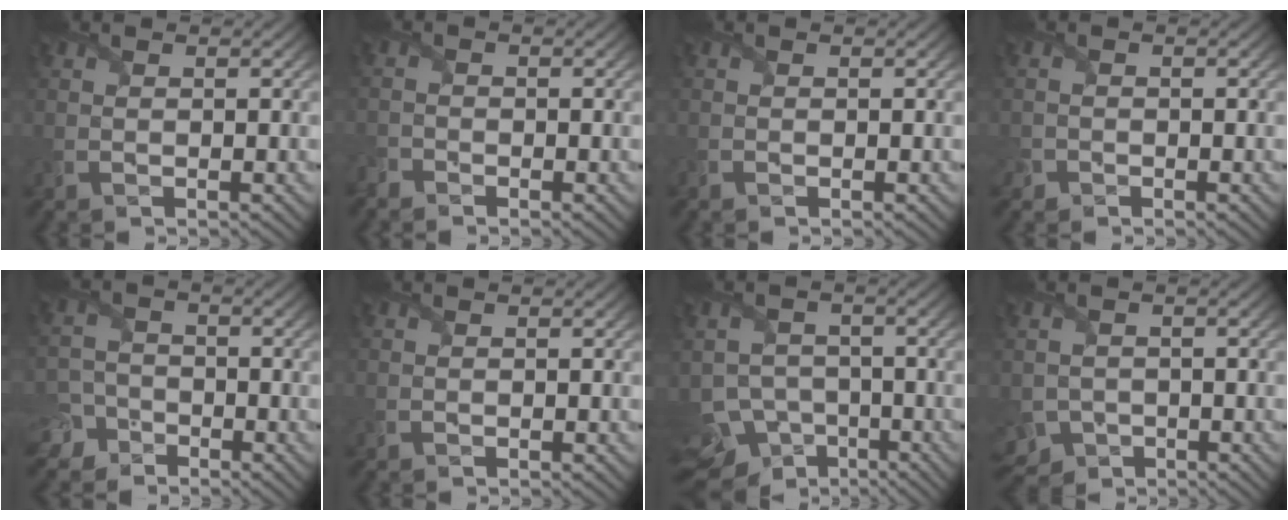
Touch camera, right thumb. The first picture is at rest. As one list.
[{"total": 1.3, "force": [-1.3, 0.4, 0.1], "torque": [-0.007, -0.003, -0.036]}, {"total": 0.0}, {"total": 1.2, "force": [-0.8, 0.9, 0.0], "torque": [0.002, -0.001, -0.018]}, {"total": 5.8, "force": [-4.1, 3.9, 1.2], "torque": [-0.015, -0.009, -0.088]}, {"total": 0.0}, {"total": 8.7, "force": [-5.8, 6.0, 2.3], "torque": [-0.056, -0.011, -0.084]}, {"total": 4.5, "force": [-2.3, 3.5, 1.7], "torque": [-0.047, -0.026, -0.037]}]